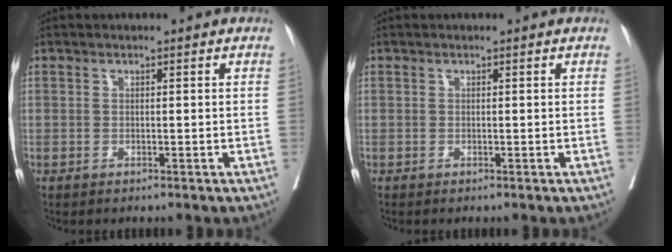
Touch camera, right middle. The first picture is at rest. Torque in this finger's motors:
{"motor_torque": [0.00, -0.01, -0.01, 0.00]}